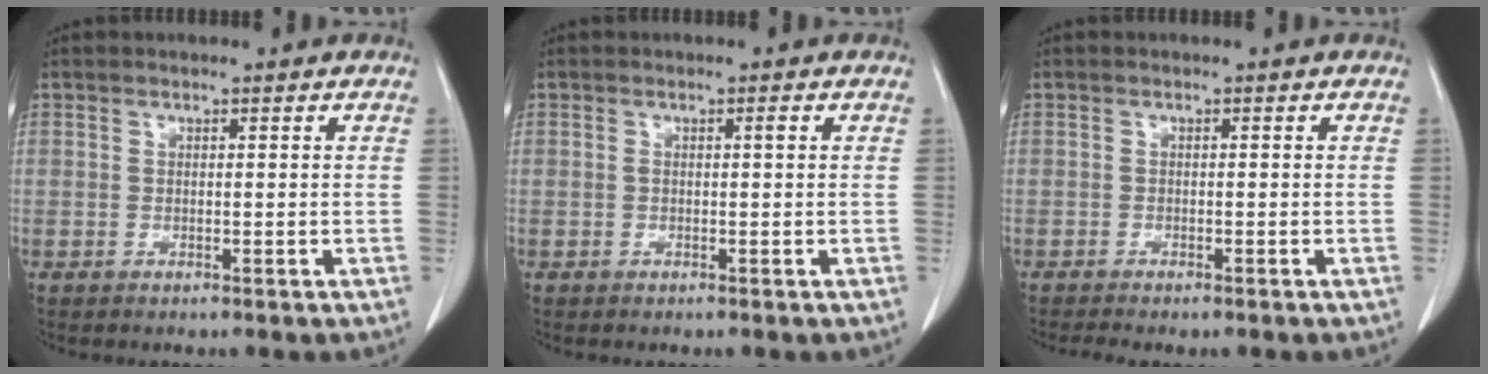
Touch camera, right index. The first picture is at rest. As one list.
[{"total": 0.8, "force": [0.1, 0.1, 0.8], "torque": [-0.015, 0.002, 0.002]}, {"total": 2.9, "force": [-2.4, 0.4, 1.6], "torque": [-0.023, -0.008, -0.032]}]